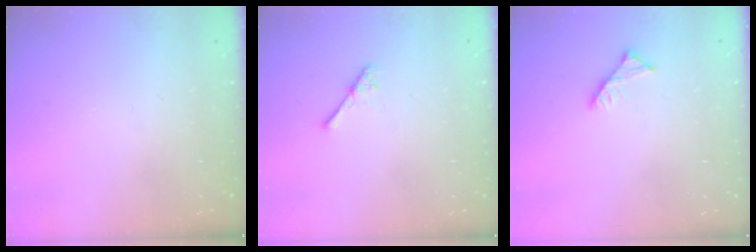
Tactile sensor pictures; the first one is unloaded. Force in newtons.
{"total": 2.9, "press": 2.9, "slide": 0.4}
{"total": 2.9, "press": 2.9, "slide": 0.4}